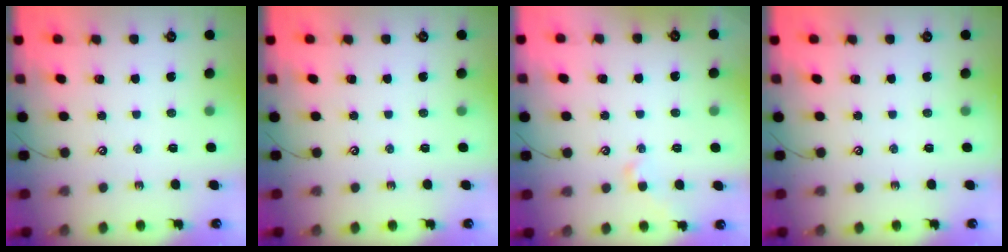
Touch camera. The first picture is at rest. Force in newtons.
{"total": 0.0}
{"total": 0.9, "press": 0.7, "slide": 0.6}
{"total": 0.0}